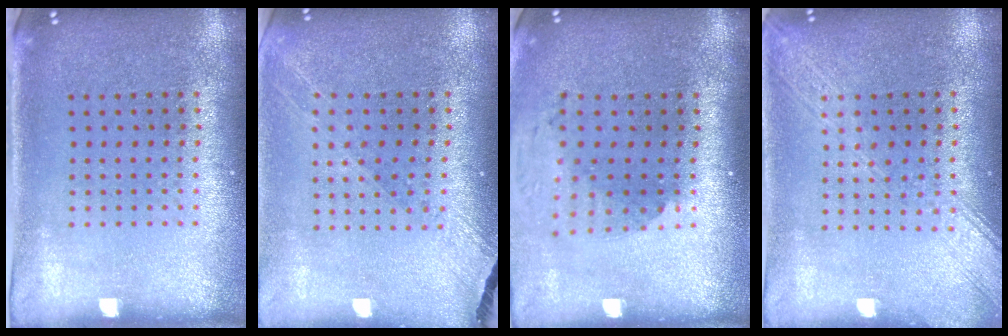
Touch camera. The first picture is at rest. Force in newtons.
{"total": 1.2, "press": 1.2, "slide": 0.2}
{"total": 1.9, "press": 1.4, "slide": 1.3}
{"total": 2.0, "press": 2.0, "slide": 0.3}